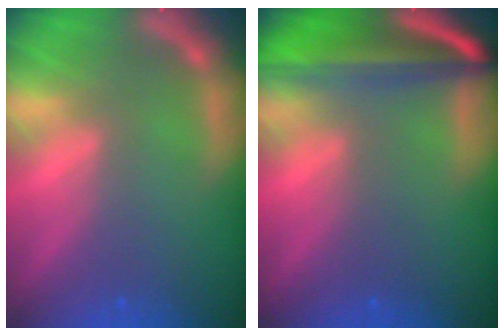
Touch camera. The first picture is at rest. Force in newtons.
{"total": 10.0}